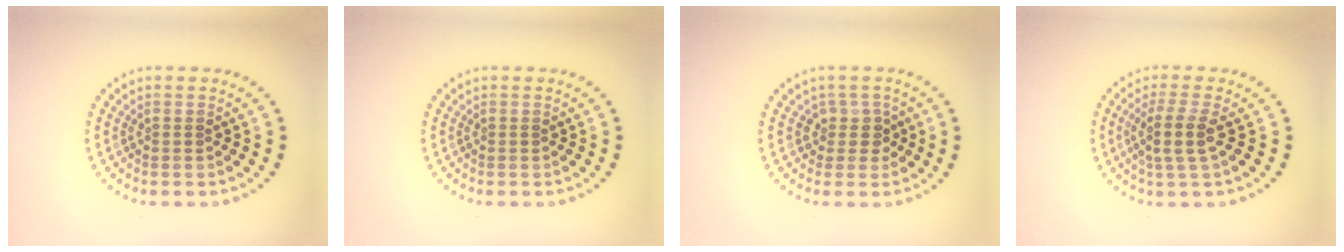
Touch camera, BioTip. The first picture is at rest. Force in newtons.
{"total": 0.0}
{"total": 1.9, "press": 1.4, "slide": 1.2}
{"total": 2.7, "press": 2.3, "slide": 1.5}